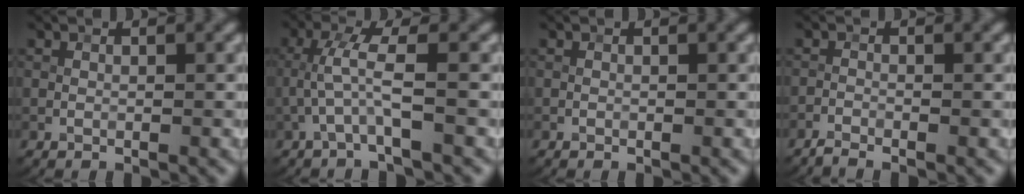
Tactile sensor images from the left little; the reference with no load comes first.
{"total": 3.0, "force": [-0.7, 0.0, 2.9], "torque": [-0.068, 0.012, -0.016]}
{"total": 0.0}
{"total": 1.2, "force": [-1.1, 0.1, 0.6], "torque": [-0.014, -0.003, -0.027]}